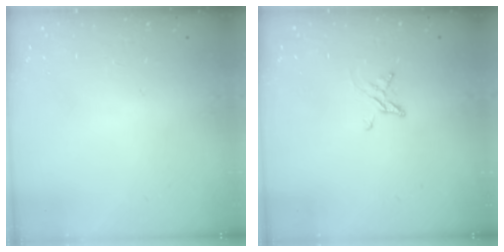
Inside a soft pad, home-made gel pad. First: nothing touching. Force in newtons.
{"total": 3.3, "press": 3.2, "slide": 0.3}